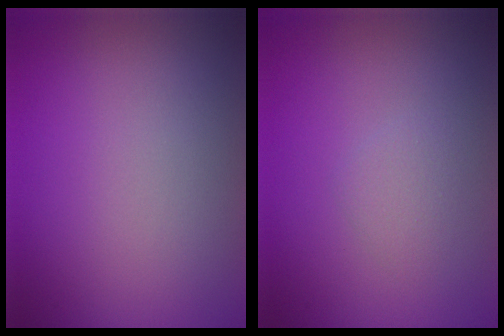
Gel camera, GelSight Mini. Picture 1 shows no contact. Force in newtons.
{"total": 1.1, "press": 1.1, "slide": 0.0}